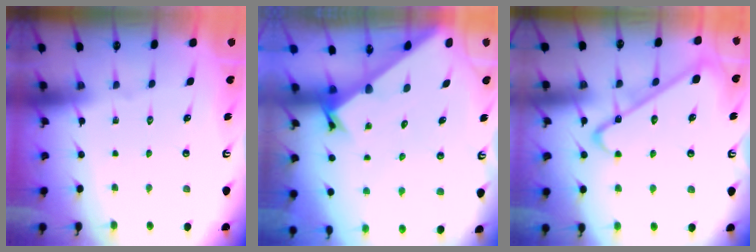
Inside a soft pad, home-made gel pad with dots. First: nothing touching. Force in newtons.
{"total": 2.1, "press": 2.1, "slide": 0.2}
{"total": 9.8, "press": 9.8, "slide": 0.8}